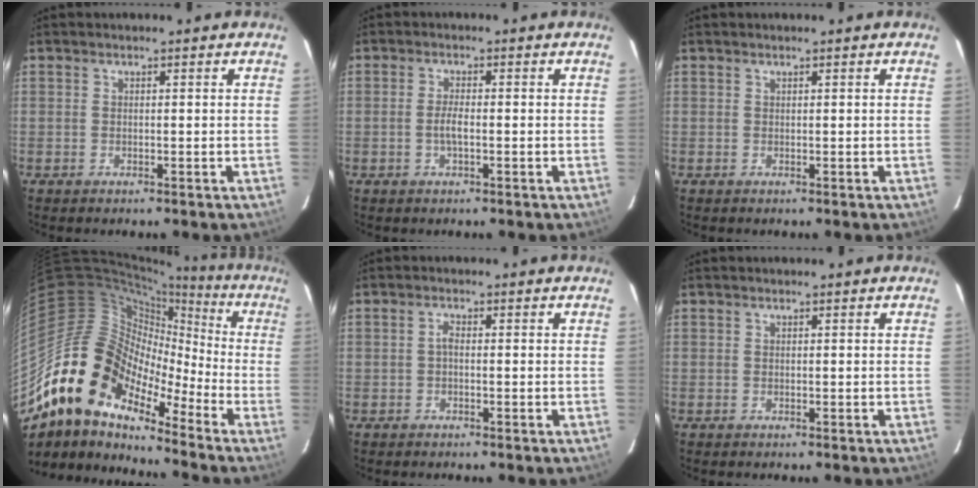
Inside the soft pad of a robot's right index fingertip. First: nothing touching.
{"total": 2.4, "force": [-0.7, 0.5, 2.3], "torque": [-0.045, -0.002, -0.012]}
{"total": 0.0}
{"total": 16.8, "force": [-10.9, 9.1, 9.0], "torque": [-0.150, 0.007, -0.225]}
{"total": 1.1, "force": [-0.3, 0.5, 0.9], "torque": [-0.018, 0.006, -0.008]}
{"total": 0.0}